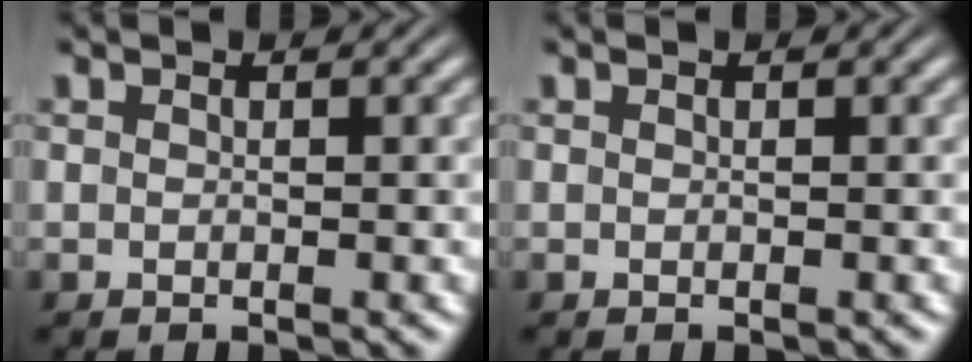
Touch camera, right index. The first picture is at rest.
{"total": 0.0}